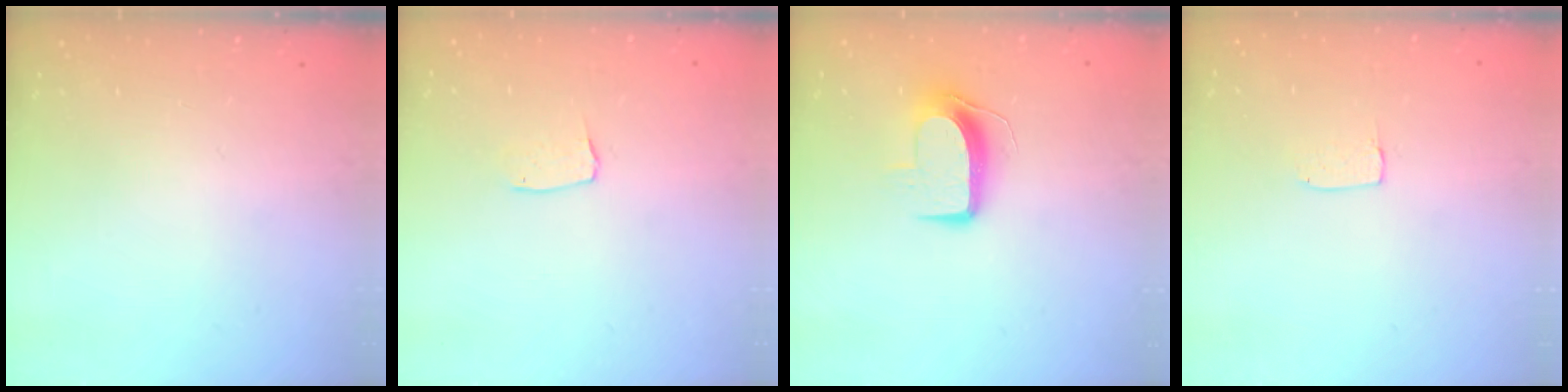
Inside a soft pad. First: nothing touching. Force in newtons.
{"total": 3.7, "press": 3.7, "slide": 0.2}
{"total": 9.5, "press": 9.5, "slide": 0.3}
{"total": 3.2, "press": 3.2, "slide": 0.1}